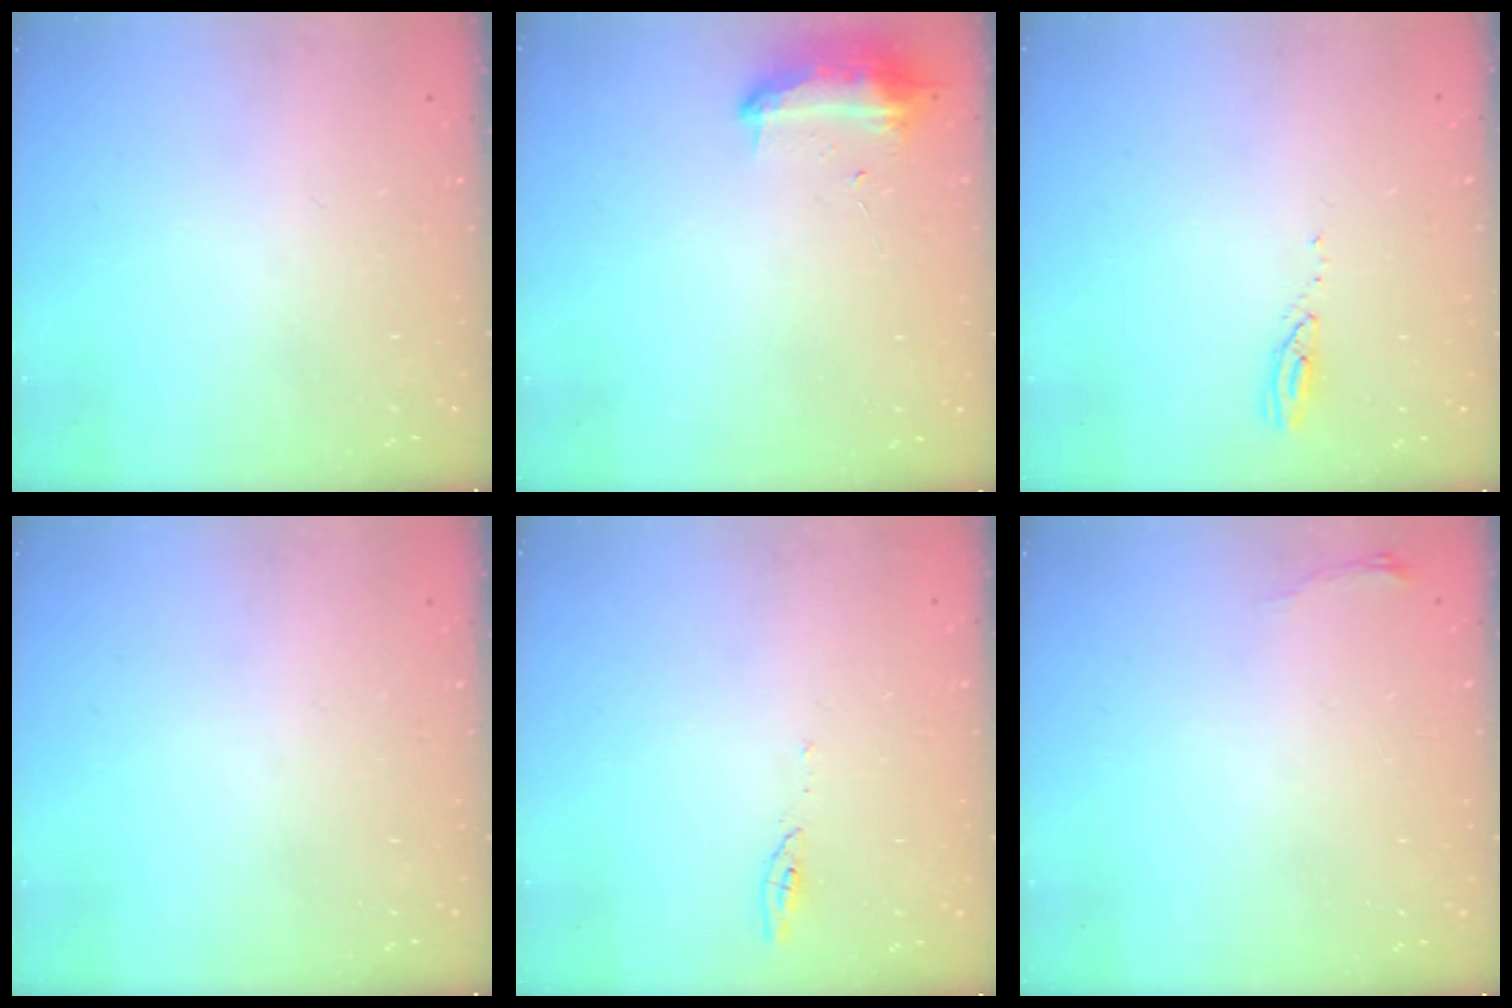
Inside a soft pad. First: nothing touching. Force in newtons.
{"total": 8.7, "press": 8.7, "slide": 0.3}
{"total": 3.1, "press": 3.0, "slide": 0.3}
{"total": 0.0}
{"total": 2.9, "press": 2.9, "slide": 0.4}
{"total": 3.6, "press": 3.6, "slide": 0.5}